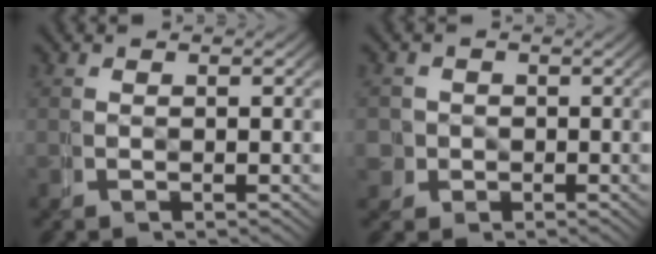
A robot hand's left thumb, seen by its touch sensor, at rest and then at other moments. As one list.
[{"total": 3.3, "force": [-0.7, 3.2, 0.1], "torque": [-0.026, -0.018, -0.012]}]